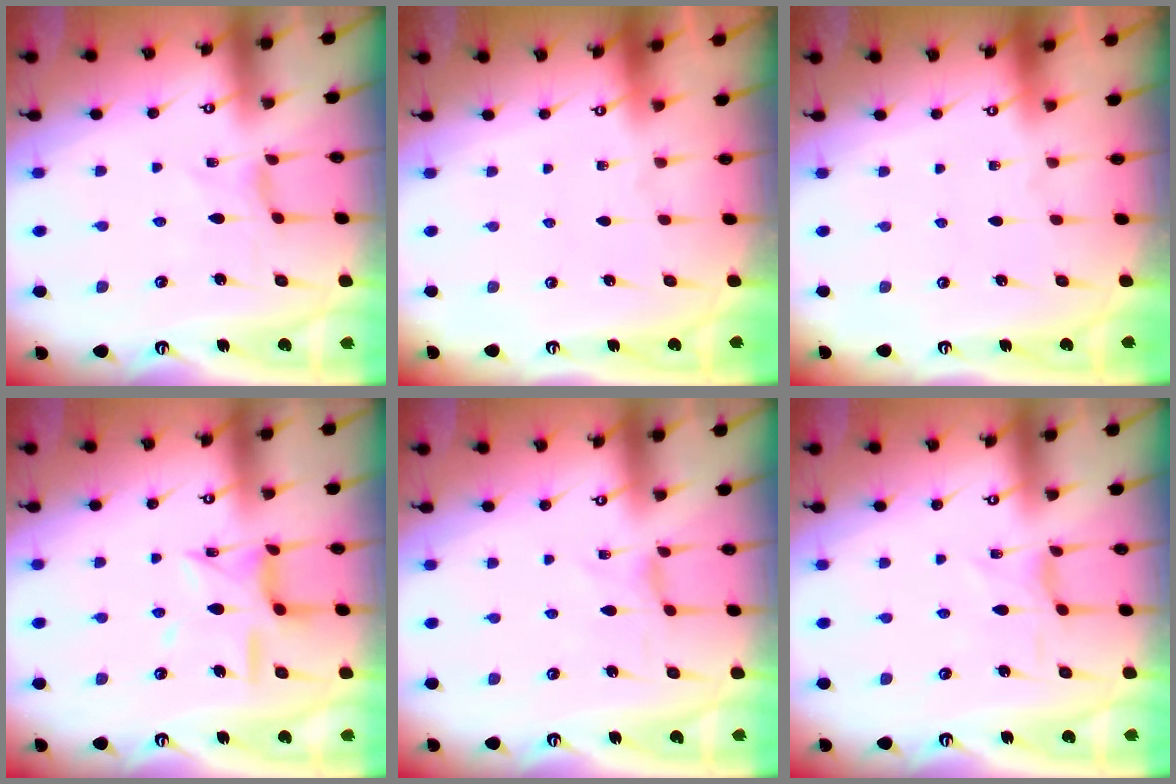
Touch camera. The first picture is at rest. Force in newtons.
{"total": 0.0}
{"total": 0.0}
{"total": 10.5, "press": 10.5, "slide": 0.4}
{"total": 0.0}
{"total": 0.9, "press": 0.9, "slide": 0.2}